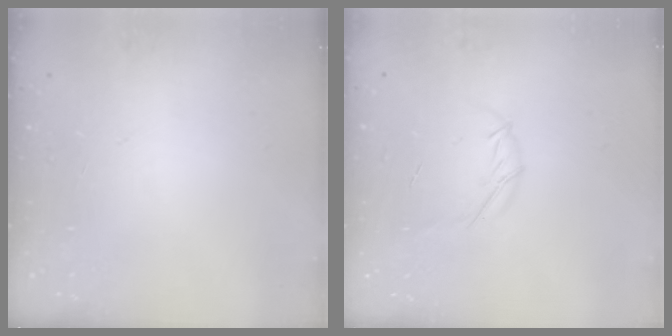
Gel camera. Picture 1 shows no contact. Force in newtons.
{"total": 5.0, "press": 4.9, "slide": 1.2}